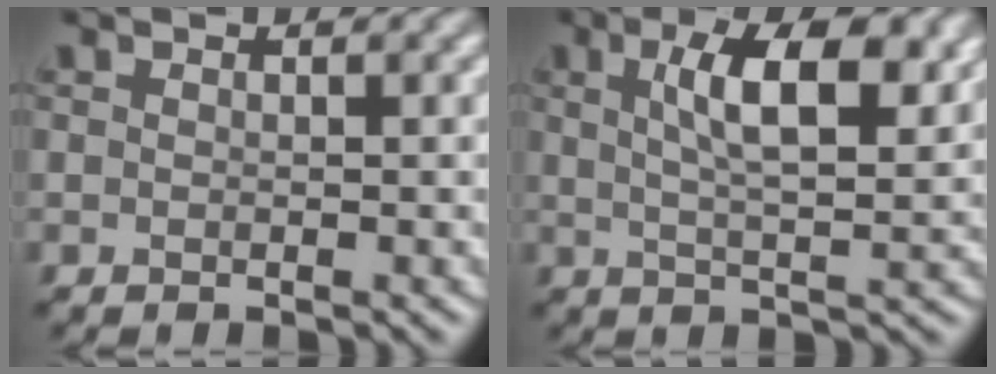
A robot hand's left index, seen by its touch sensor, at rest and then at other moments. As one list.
[{"total": 7.3, "force": [2.6, 2.4, 6.4], "torque": [-0.099, 0.004, 0.042]}]